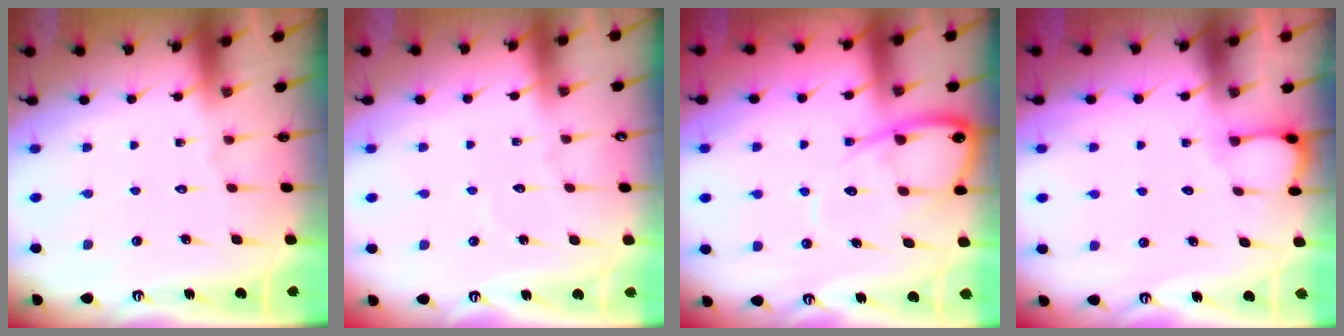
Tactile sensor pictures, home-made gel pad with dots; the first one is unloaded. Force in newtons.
{"total": 2.9, "press": 2.9, "slide": 0.2}
{"total": 8.8, "press": 8.7, "slide": 0.8}
{"total": 2.7, "press": 2.7, "slide": 0.3}